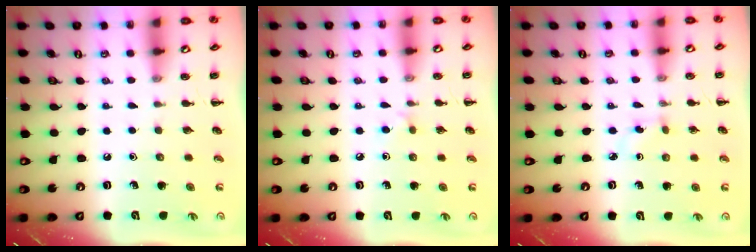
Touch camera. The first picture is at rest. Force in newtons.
{"total": 3.9, "press": 3.5, "slide": 1.6}
{"total": 2.8, "press": 2.5, "slide": 1.2}